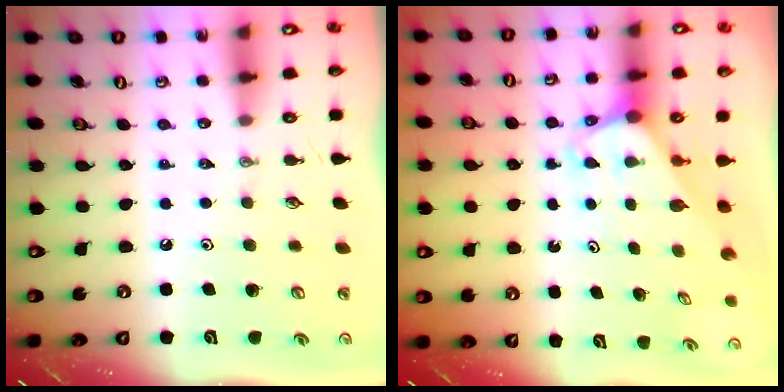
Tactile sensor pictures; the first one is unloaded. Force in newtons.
{"total": 2.2, "press": 2.2, "slide": 0.2}